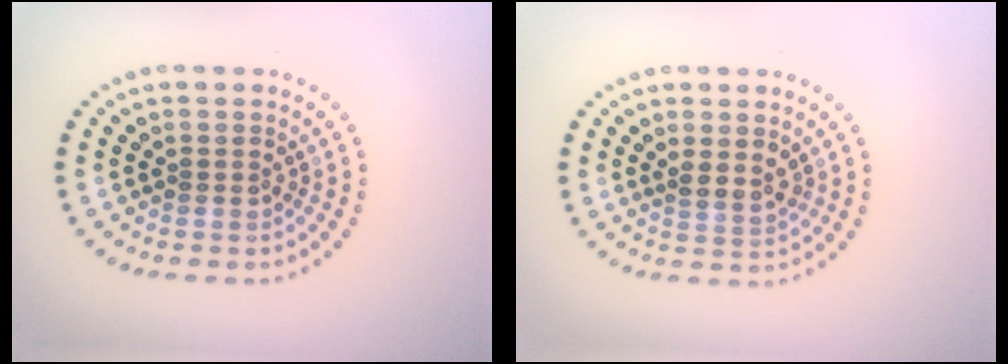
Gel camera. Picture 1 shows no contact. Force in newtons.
{"total": 1.8, "press": 1.6, "slide": 0.9}